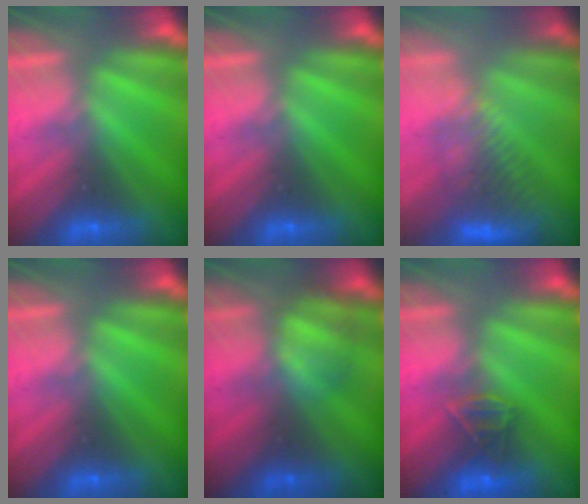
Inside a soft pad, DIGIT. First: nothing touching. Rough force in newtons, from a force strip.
{"total": 0.0}
{"total": 5.0}
{"total": 0.0}
{"total": 2.4}
{"total": 2.8}